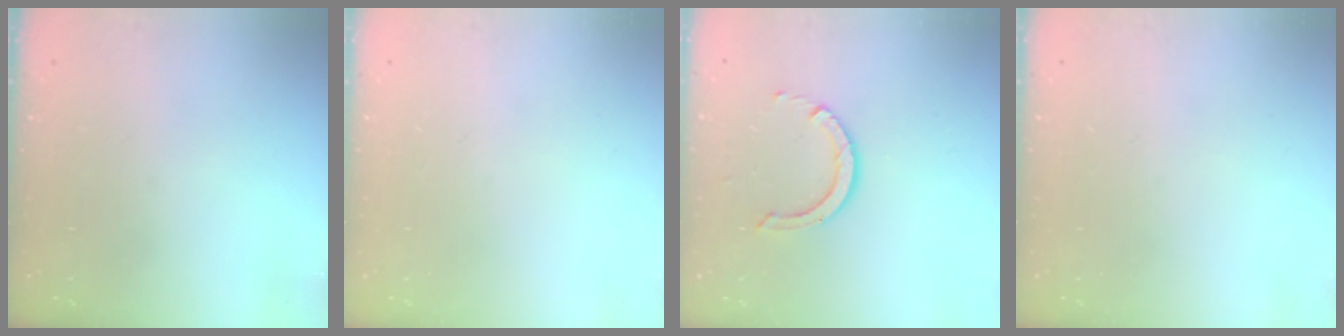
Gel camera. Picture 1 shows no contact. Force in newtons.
{"total": 0.0}
{"total": 6.3, "press": 6.3, "slide": 0.4}
{"total": 0.0}